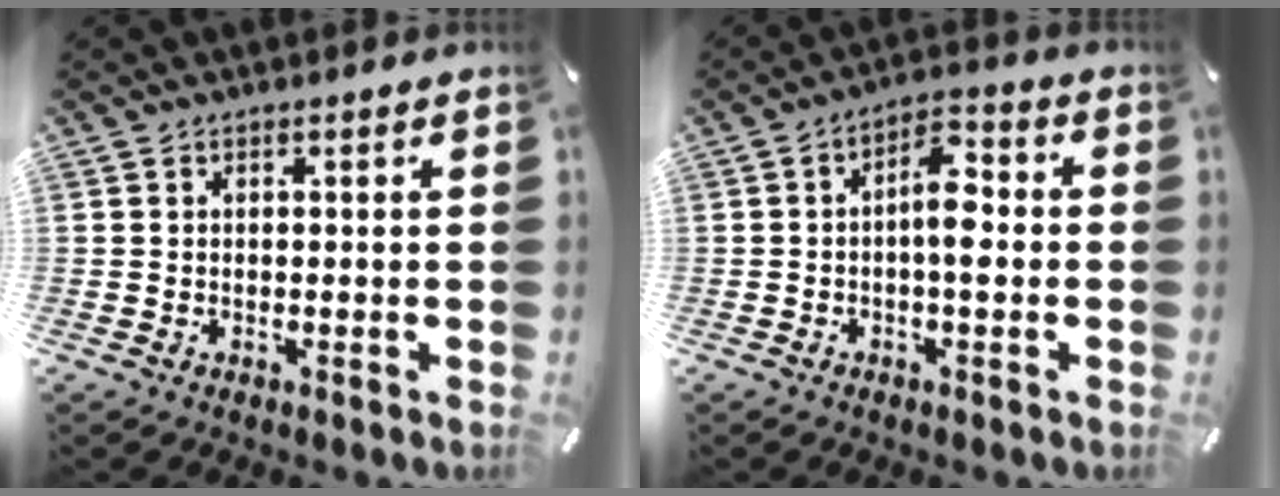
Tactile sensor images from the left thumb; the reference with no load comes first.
{"total": 8.2, "force": [-0.8, 3.7, 7.2], "torque": [-0.101, 0.011, -0.015]}